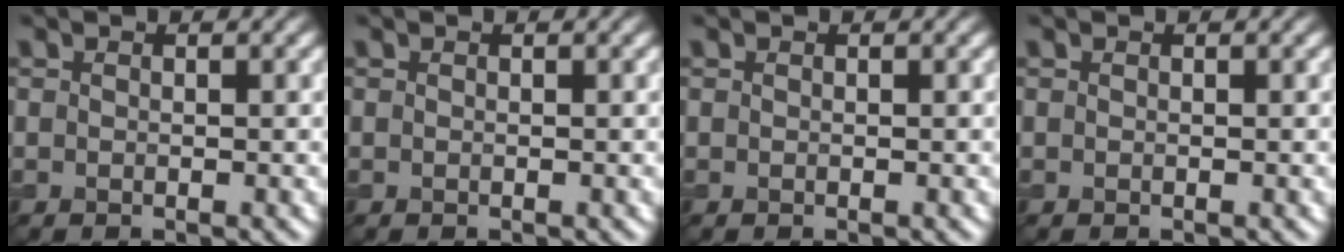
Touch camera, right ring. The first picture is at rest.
{"total": 0.0}
{"total": 0.0}
{"total": 0.0}